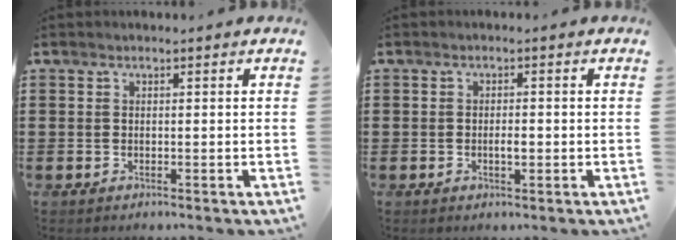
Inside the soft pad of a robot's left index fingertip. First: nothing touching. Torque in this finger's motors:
{"motor_torque": [0.03, 0.01, 0.01, 0.02]}